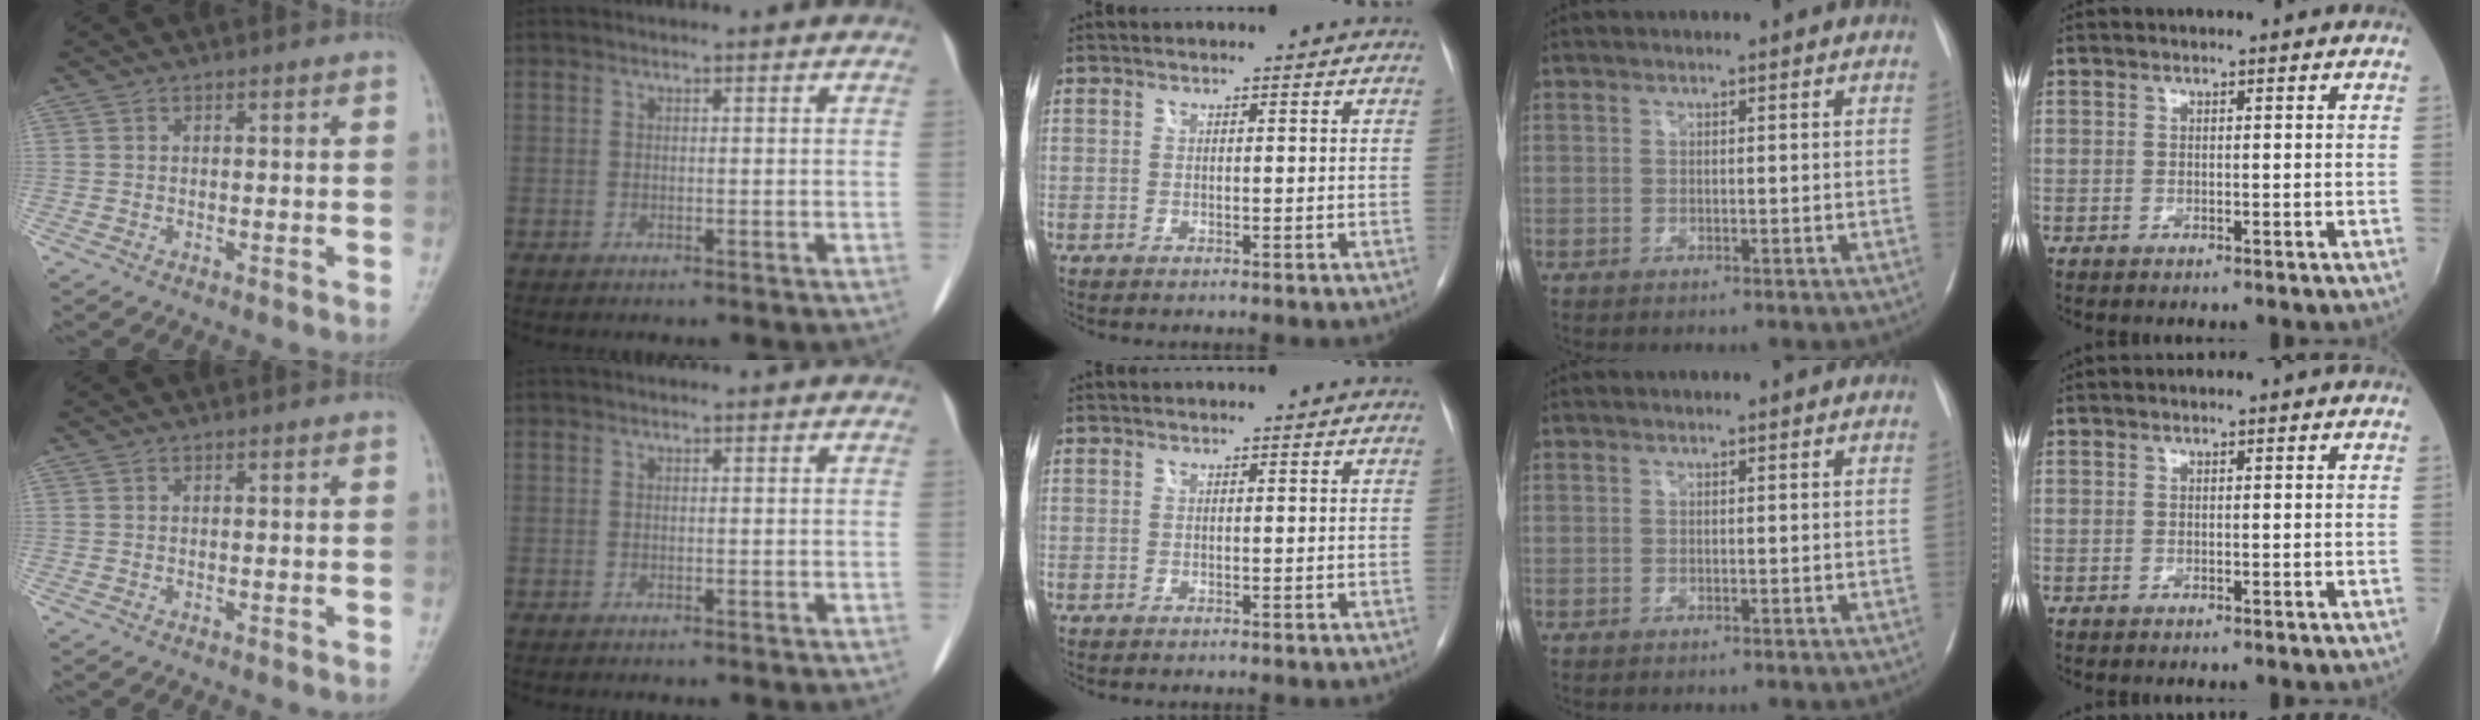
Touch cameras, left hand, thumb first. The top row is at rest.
{}